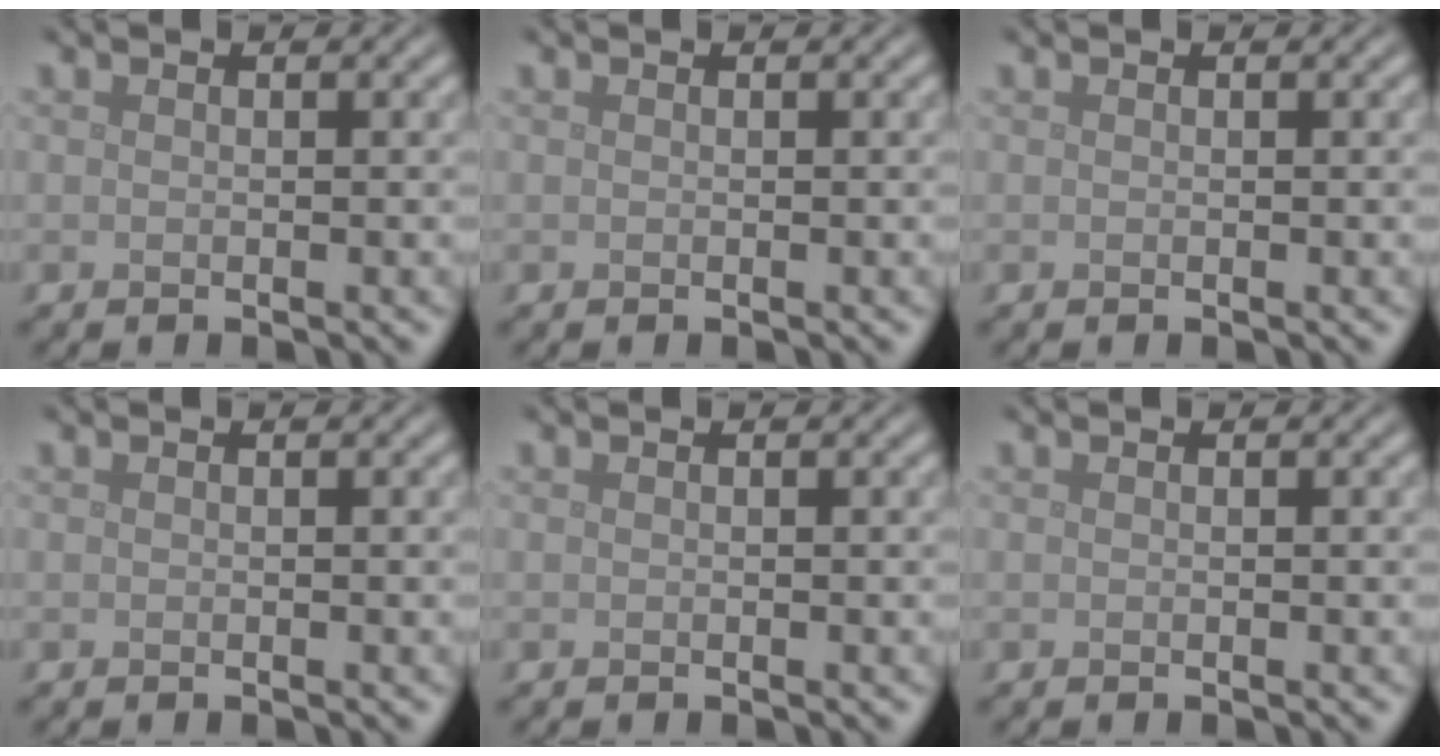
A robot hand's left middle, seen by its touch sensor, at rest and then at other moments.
{"total": 0.0}
{"total": 0.0}
{"total": 0.0}
{"total": 0.0}
{"total": 0.0}